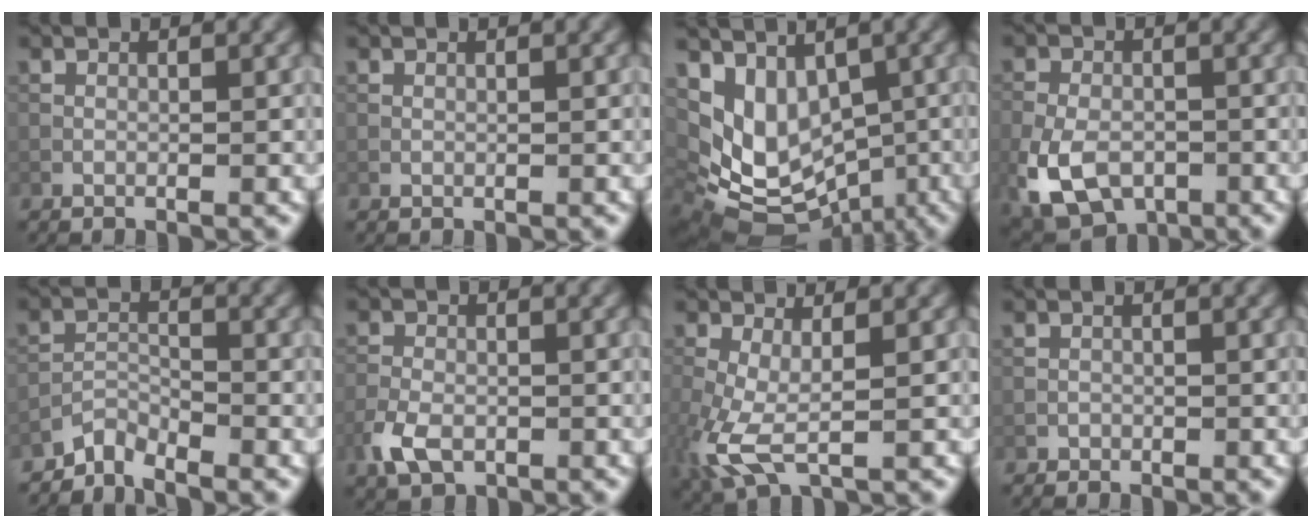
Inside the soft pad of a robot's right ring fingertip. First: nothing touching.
{"total": 0.0}
{"total": 9.0, "force": [0.5, 6.6, 6.1], "torque": [-0.100, -0.003, 0.037]}
{"total": 8.5, "force": [-3.3, 5.5, 5.6], "torque": [-0.129, -0.025, -0.057]}
{"total": 2.3, "force": [-2.2, 0.5, 0.3], "torque": [-0.005, 0.005, -0.050]}
{"total": 3.5, "force": [-1.6, 2.2, 2.2], "torque": [-0.050, -0.006, -0.036]}
{"total": 4.7, "force": [-1.0, 1.8, 4.3], "torque": [-0.123, -0.011, -0.024]}
{"total": 0.6, "force": [-0.3, 0.5, -0.1], "torque": [0.002, 0.001, -0.004]}